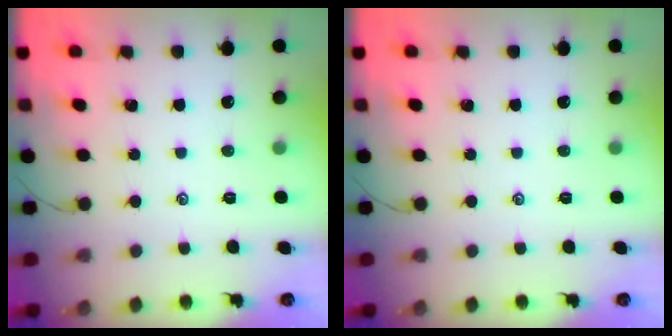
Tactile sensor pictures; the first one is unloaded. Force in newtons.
{"total": 0.0}